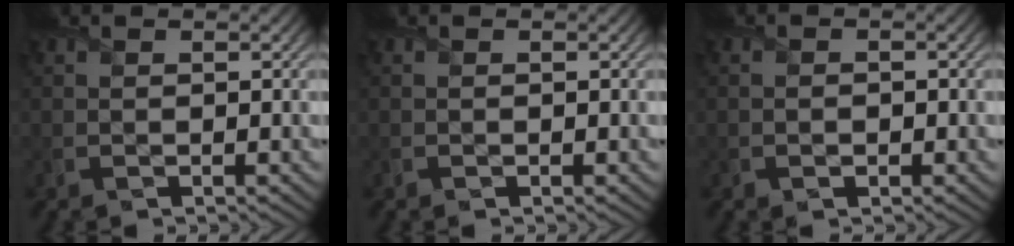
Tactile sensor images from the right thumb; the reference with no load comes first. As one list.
[{"total": 0.0}, {"total": 1.3, "force": [-0.4, 0.9, 0.8], "torque": [-0.002, 0.003, -0.008]}]